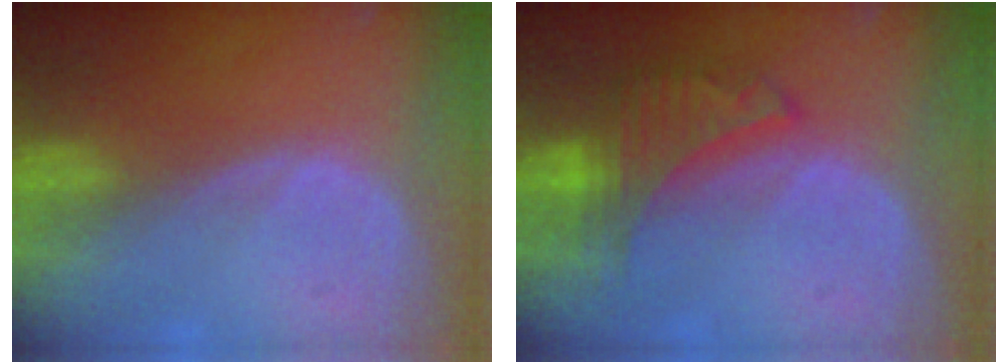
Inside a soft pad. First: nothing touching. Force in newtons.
{"total": 6.5, "press": 6.1, "slide": 2.3}